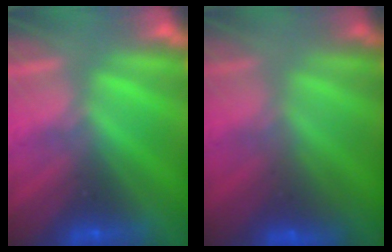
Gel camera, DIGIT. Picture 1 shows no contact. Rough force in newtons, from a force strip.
{"total": 3.0}